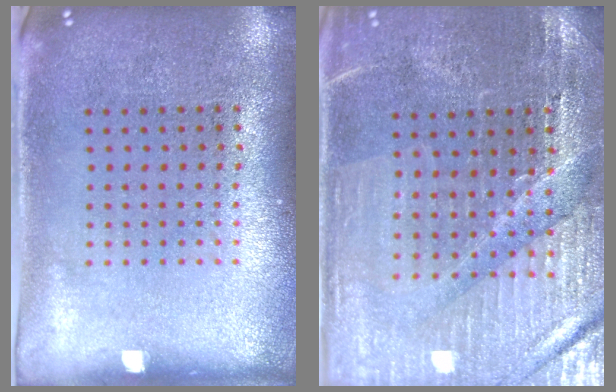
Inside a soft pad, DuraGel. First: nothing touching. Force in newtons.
{"total": 3.2, "press": 3.2, "slide": 0.5}